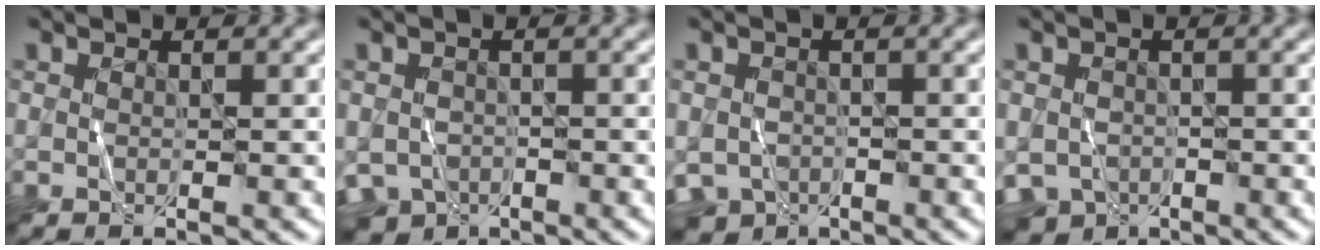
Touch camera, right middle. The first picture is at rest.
{"total": 4.1, "force": [-2.5, 2.9, 1.7], "torque": [-0.031, -0.012, -0.048]}
{"total": 3.8, "force": [-2.2, 2.7, 1.5], "torque": [-0.027, -0.011, -0.045]}
{"total": 4.0, "force": [-2.3, 2.8, 1.7], "torque": [-0.032, -0.012, -0.043]}